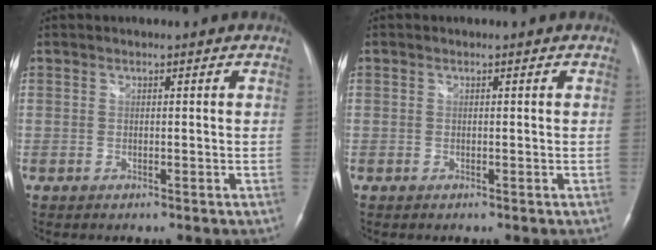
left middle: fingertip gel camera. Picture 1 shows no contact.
{"total": 0.0}